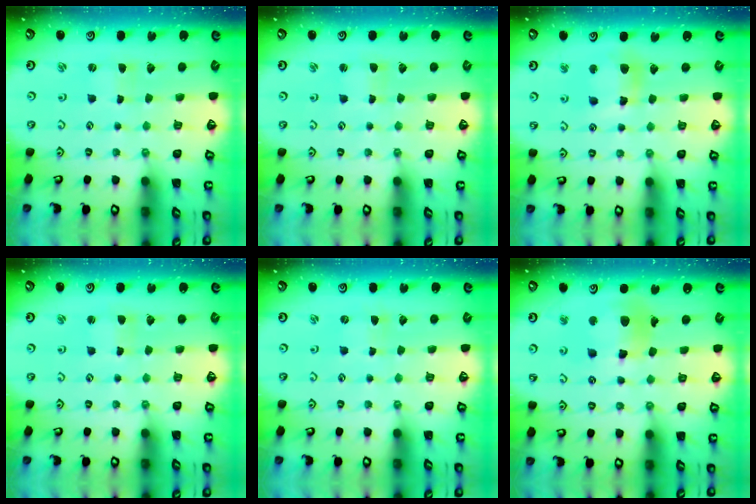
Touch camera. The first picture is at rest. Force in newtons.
{"total": 1.0, "press": 1.0, "slide": 0.0}
{"total": 10.7, "press": 10.6, "slide": 1.3}
{"total": 1.2, "press": 1.2, "slide": 0.2}
{"total": 0.0}
{"total": 13.1, "press": 13.0, "slide": 1.6}